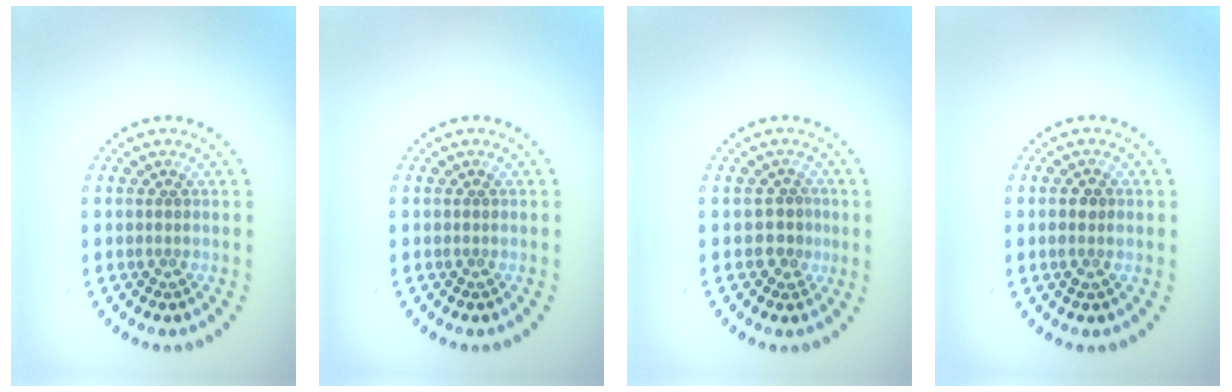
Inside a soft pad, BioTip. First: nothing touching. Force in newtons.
{"total": 0.0}
{"total": 1.9, "press": 1.6, "slide": 0.9}
{"total": 1.4, "press": 1.3, "slide": 0.3}